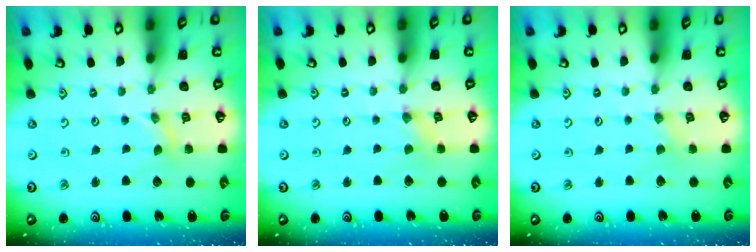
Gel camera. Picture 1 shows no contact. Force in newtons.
{"total": 0.0}
{"total": 0.0}